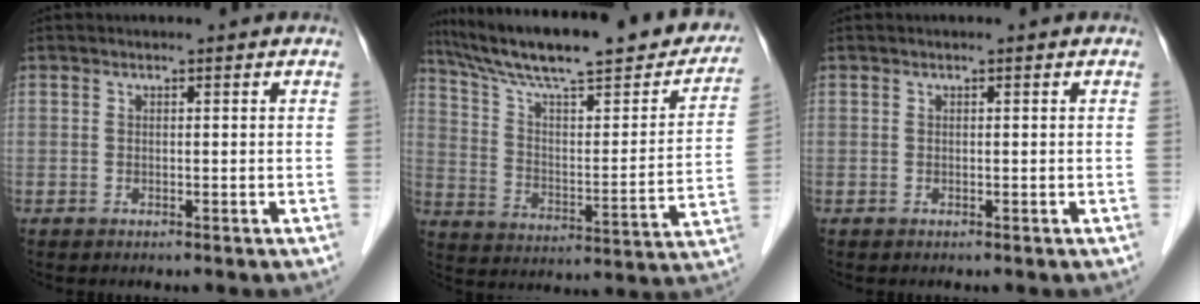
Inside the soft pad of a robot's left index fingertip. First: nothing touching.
{"total": 28.1, "force": [22.7, 5.0, 15.8], "torque": [-0.242, -0.004, 0.319]}
{"total": 0.0}